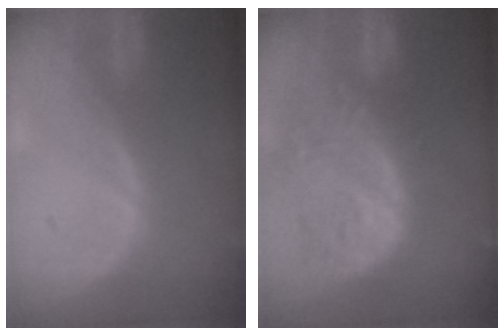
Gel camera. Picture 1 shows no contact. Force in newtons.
{"total": 13.4, "press": 11.3, "slide": 7.3}